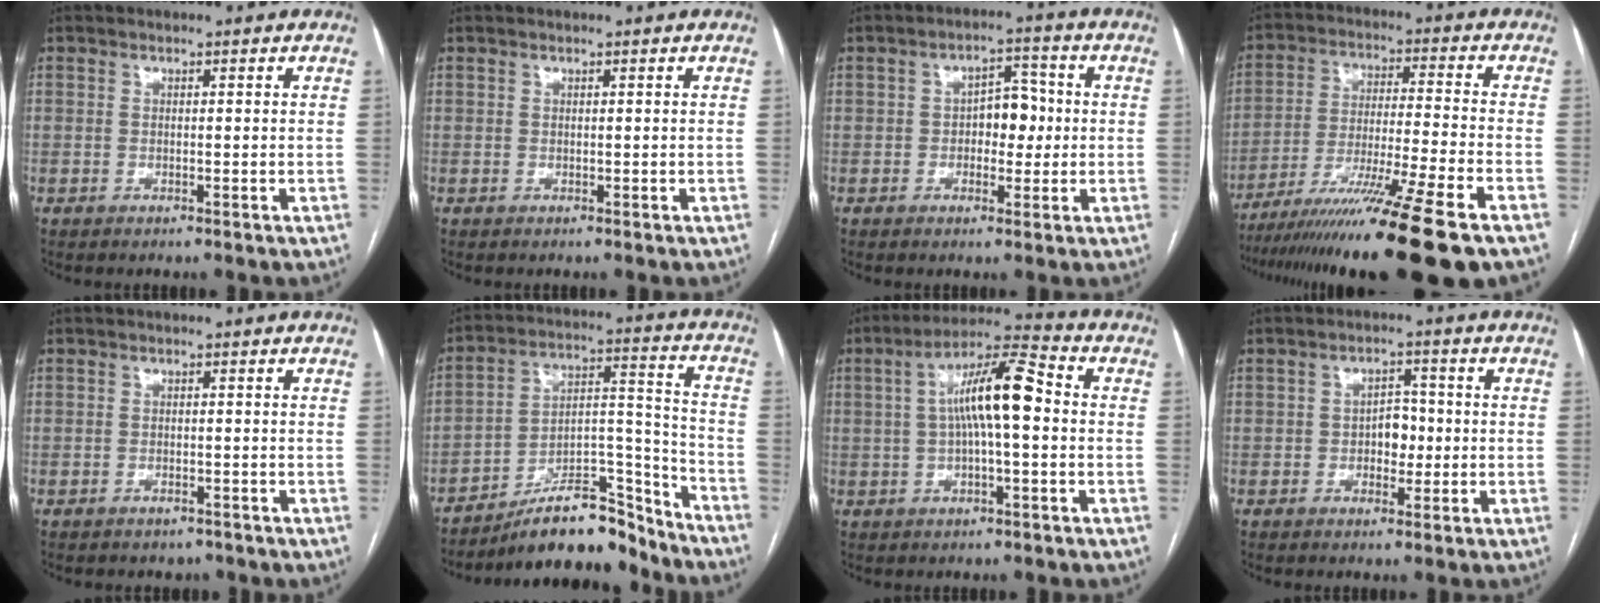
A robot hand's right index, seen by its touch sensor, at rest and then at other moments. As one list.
[{"total": 0.0}, {"total": 5.4, "force": [-0.2, 3.1, 4.4], "torque": [-0.061, 0.017, -0.004]}, {"total": 19.5, "force": [-14.5, -2.0, 12.9], "torque": [-0.198, -0.046, -0.242]}, {"total": 2.0, "force": [-1.6, 1.0, 0.3], "torque": [-0.012, 0.001, -0.020]}, {"total": 19.8, "force": [-16.8, 5.5, 9.0], "torque": [-0.131, 0.045, -0.272]}, {"total": 10.9, "force": [0.6, 1.8, 10.7], "torque": [-0.192, 0.031, 0.006]}, {"total": 3.8, "force": [-0.6, 2.4, 2.9], "torque": [-0.040, 0.011, -0.010]}]